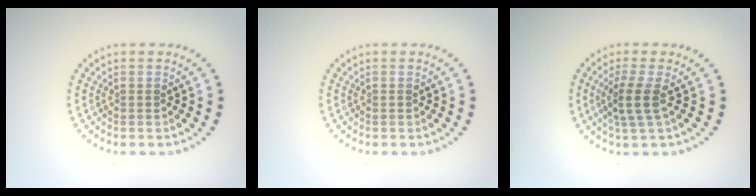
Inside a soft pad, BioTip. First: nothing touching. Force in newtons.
{"total": 0.0}
{"total": 2.7, "press": 2.1, "slide": 1.6}